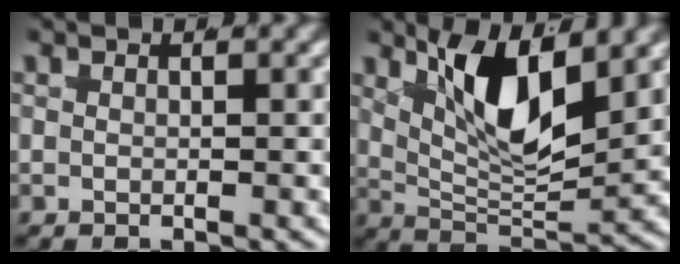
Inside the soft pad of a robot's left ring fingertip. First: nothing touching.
{"total": 7.6, "force": [2.7, 3.1, 6.3], "torque": [-0.115, -0.007, 0.044]}